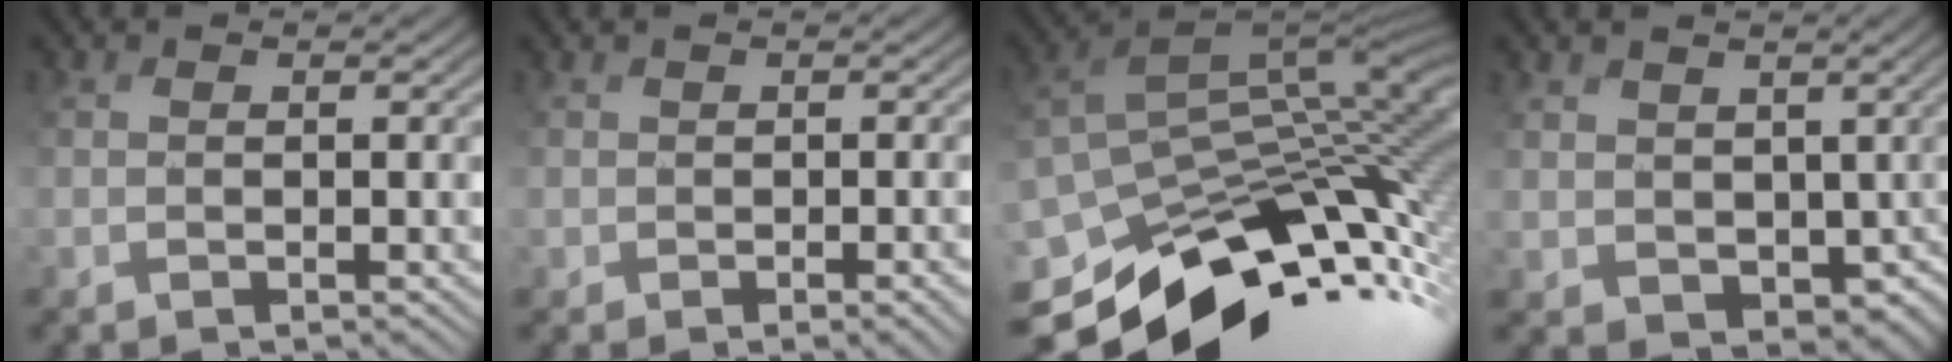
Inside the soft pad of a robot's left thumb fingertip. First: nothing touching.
{"total": 0.9, "force": [-0.8, 0.2, 0.3], "torque": [-0.006, -0.004, 0.001]}
{"total": 11.6, "force": [-7.0, 6.6, 6.5], "torque": [-0.142, -0.010, -0.113]}
{"total": 3.5, "force": [0.8, 3.3, 0.7], "torque": [-0.033, -0.028, 0.032]}